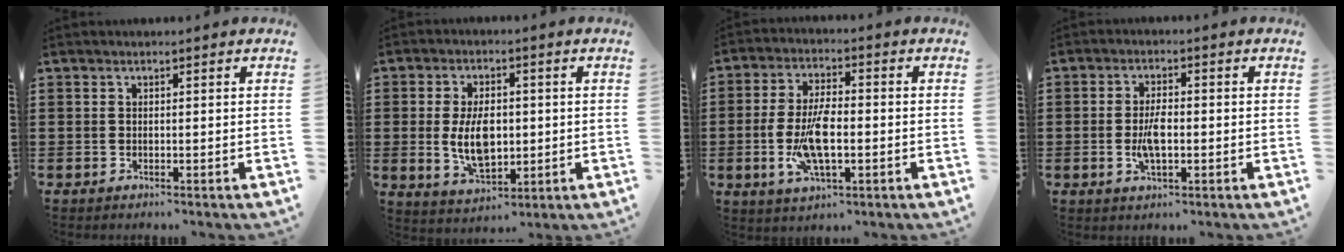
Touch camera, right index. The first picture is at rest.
{"total": 8.0, "force": [-0.1, 4.4, 6.7], "torque": [-0.121, -0.002, -0.003]}
{"total": 8.5, "force": [-1.5, 3.4, 7.7], "torque": [-0.174, -0.008, -0.034]}
{"total": 4.4, "force": [-0.7, 1.7, 4.0], "torque": [-0.087, 0.000, -0.018]}